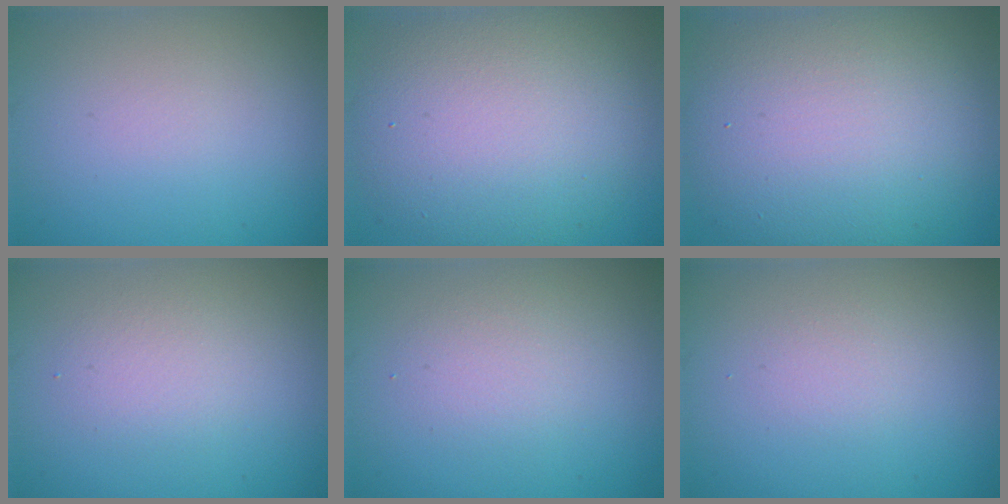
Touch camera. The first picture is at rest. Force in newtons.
{"total": 9.5, "press": 9.5, "slide": 0.5}
{"total": 12.4, "press": 12.4, "slide": 0.7}
{"total": 1.9, "press": 1.9, "slide": 0.1}
{"total": 2.0, "press": 2.0, "slide": 0.2}
{"total": 1.1, "press": 1.1, "slide": 0.1}